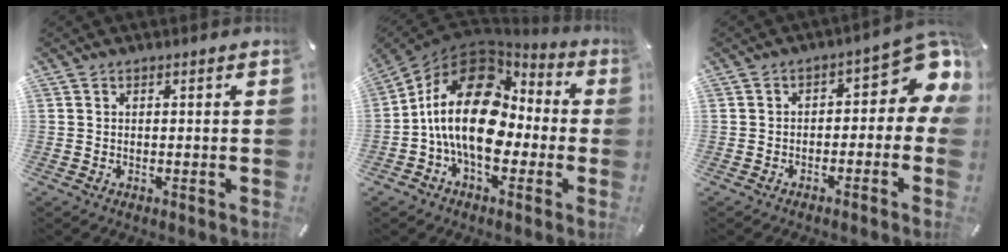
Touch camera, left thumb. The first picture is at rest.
{"total": 21.1, "force": [-1.0, 14.2, 15.6], "torque": [-0.304, 0.010, -0.015]}
{"total": 8.8, "force": [2.1, 4.8, 7.1], "torque": [-0.083, -0.023, 0.035]}